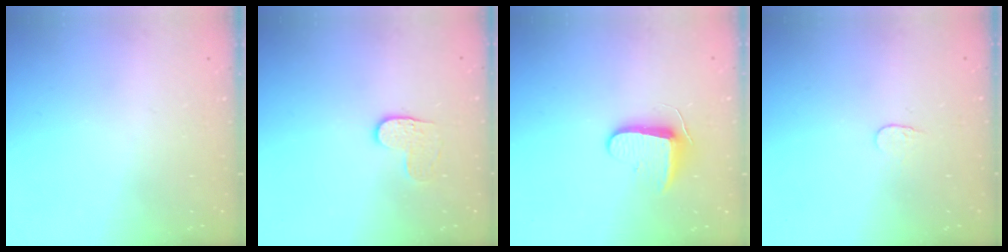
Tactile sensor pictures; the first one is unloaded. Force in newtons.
{"total": 4.0, "press": 3.9, "slide": 0.4}
{"total": 9.4, "press": 9.3, "slide": 0.9}
{"total": 3.8, "press": 3.7, "slide": 0.4}